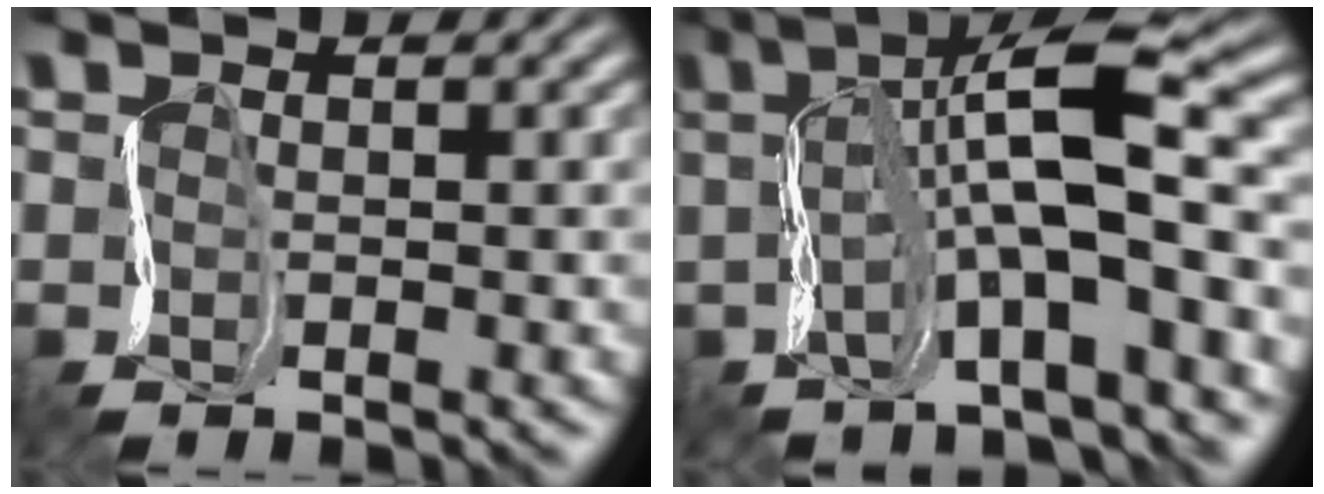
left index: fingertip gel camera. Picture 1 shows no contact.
{"total": 10.5, "force": [1.2, 2.0, 10.2], "torque": [-0.166, 0.043, 0.010]}